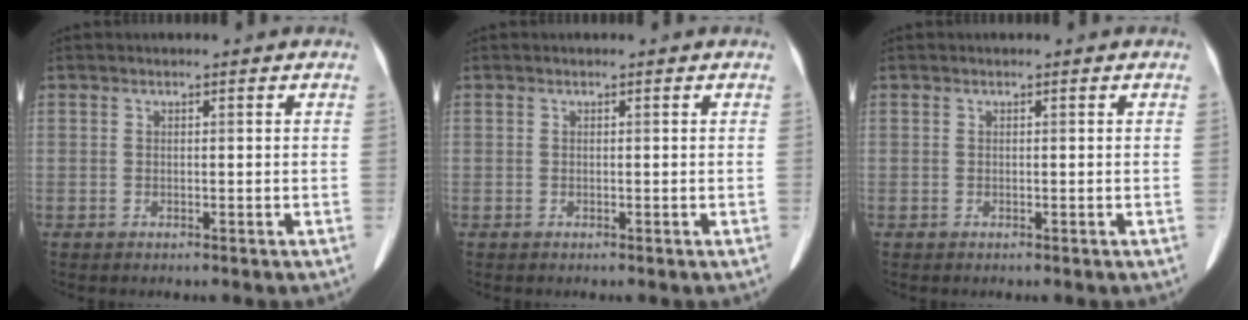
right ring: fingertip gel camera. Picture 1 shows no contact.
{"total": 0.0}
{"total": 0.0}